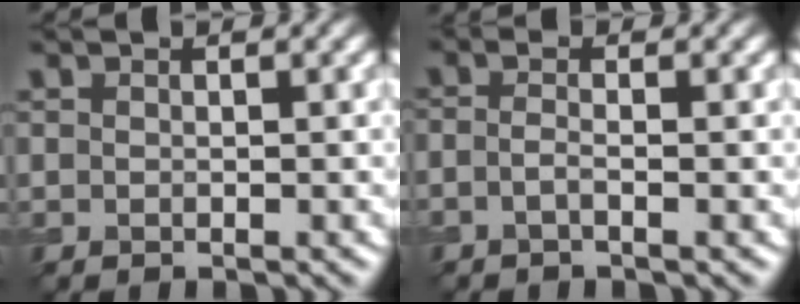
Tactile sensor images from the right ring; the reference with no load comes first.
{"total": 1.4, "force": [-0.5, 0.5, 1.3], "torque": [-0.022, -0.003, -0.016]}